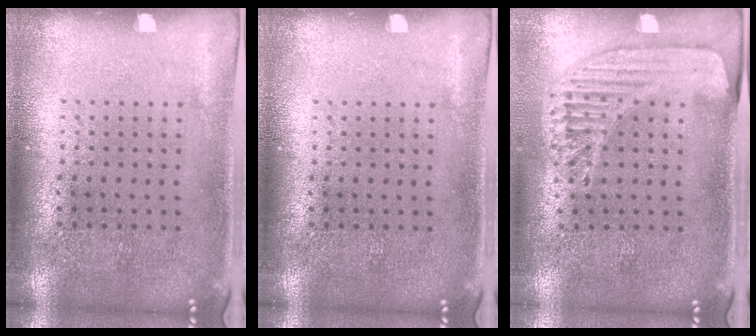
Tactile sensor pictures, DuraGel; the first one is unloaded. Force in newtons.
{"total": 0.0}
{"total": 1.5, "press": 1.5, "slide": 0.3}